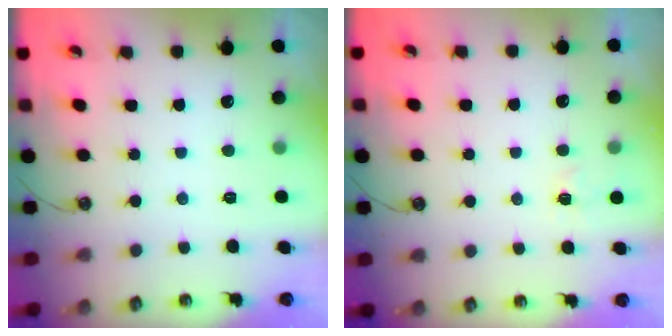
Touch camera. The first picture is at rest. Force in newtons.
{"total": 2.6, "press": 2.6, "slide": 0.4}